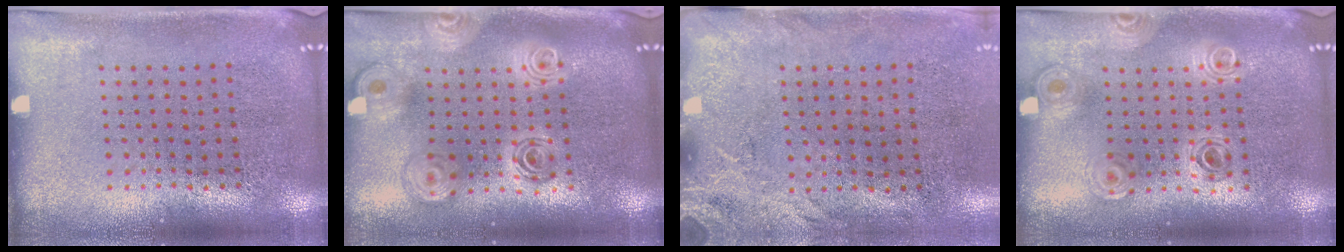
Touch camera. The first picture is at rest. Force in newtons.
{"total": 2.2, "press": 1.8, "slide": 1.4}
{"total": 2.6, "press": 2.0, "slide": 1.6}
{"total": 1.0, "press": 1.0, "slide": 0.2}